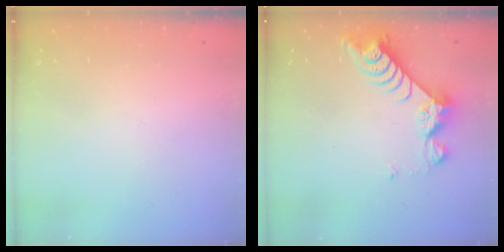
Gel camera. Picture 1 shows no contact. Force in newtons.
{"total": 8.6, "press": 8.5, "slide": 0.7}